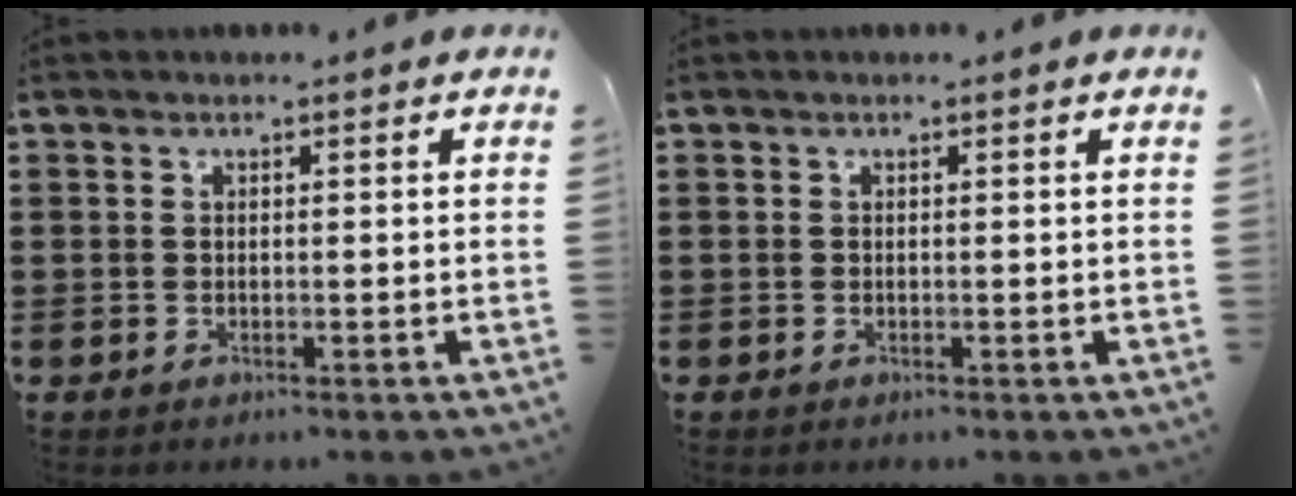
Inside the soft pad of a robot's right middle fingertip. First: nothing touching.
{"total": 0.0}